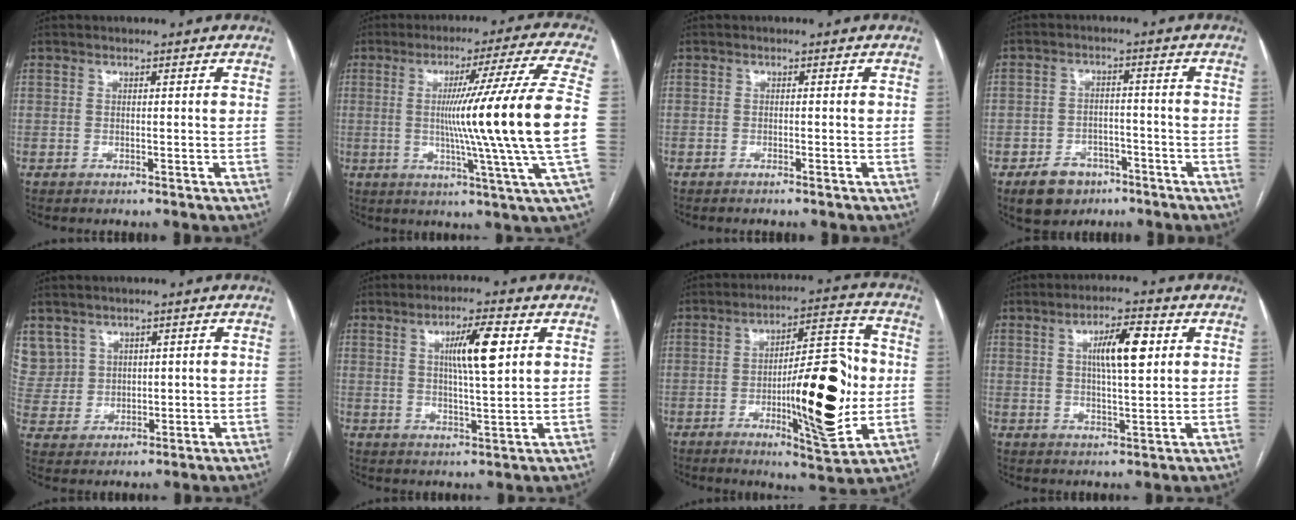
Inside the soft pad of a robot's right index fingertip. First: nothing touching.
{"total": 19.2, "force": [-0.5, -3.2, 18.9], "torque": [-0.273, -0.013, -0.024]}
{"total": 0.9, "force": [-0.8, -0.2, 0.5], "torque": [-0.009, 0.001, -0.012]}
{"total": 6.4, "force": [-4.0, 4.5, 2.3], "torque": [-0.043, 0.005, -0.056]}
{"total": 8.4, "force": [4.2, 7.2, 0.8], "torque": [-0.035, 0.029, 0.107]}
{"total": 7.7, "force": [2.4, 0.8, 7.3], "torque": [-0.125, 0.005, 0.041]}
{"total": 17.6, "force": [-2.5, 3.7, 17.0], "torque": [-0.256, 0.008, -0.031]}
{"total": 7.6, "force": [2.2, 1.7, 7.1], "torque": [-0.120, 0.012, 0.038]}